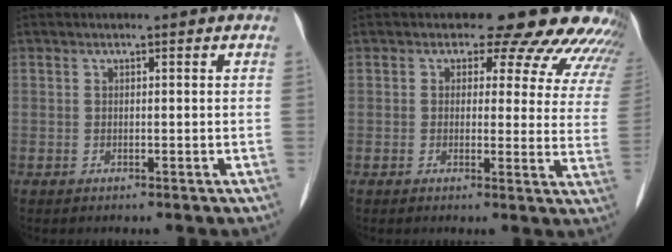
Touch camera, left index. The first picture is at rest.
{"total": 15.1, "force": [13.1, 5.6, 4.9], "torque": [-0.017, -0.029, 0.107]}